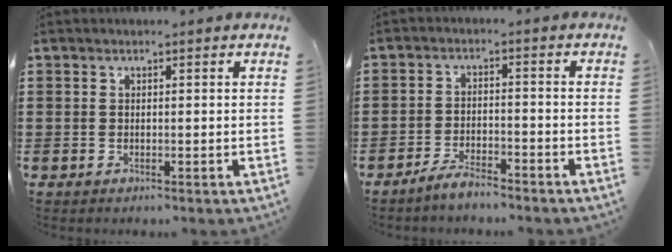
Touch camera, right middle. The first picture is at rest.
{"total": 3.6, "force": [-3.4, 0.5, 1.2], "torque": [-0.028, 0.008, -0.069]}